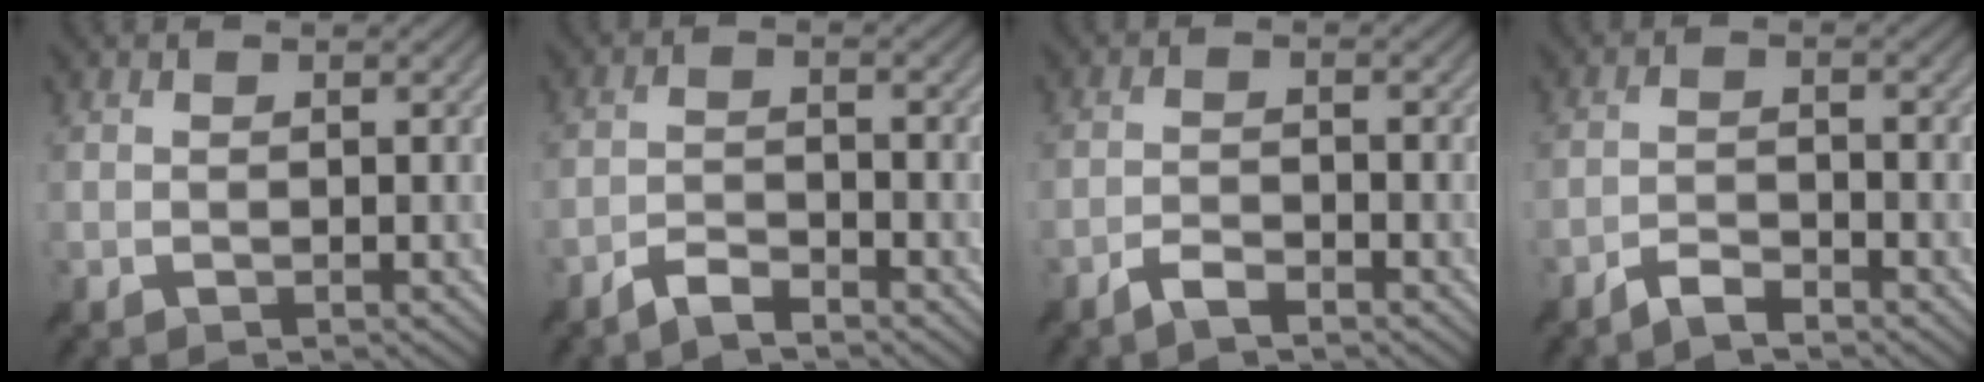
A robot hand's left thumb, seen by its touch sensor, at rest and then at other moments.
{"total": 3.0, "force": [-2.6, 0.5, 1.5], "torque": [-0.028, 0.002, -0.057]}
{"total": 2.4, "force": [-1.9, 0.4, 1.3], "torque": [-0.025, 0.002, -0.043]}
{"total": 2.8, "force": [-2.4, 0.5, 1.3], "torque": [-0.024, 0.002, -0.052]}